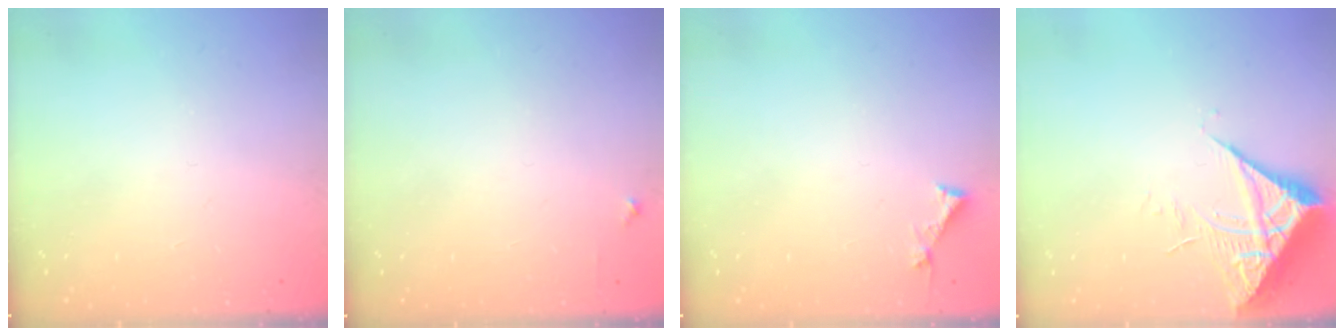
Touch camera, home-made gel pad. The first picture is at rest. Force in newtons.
{"total": 4.7, "press": 4.6, "slide": 0.5}
{"total": 3.1, "press": 3.1, "slide": 0.3}
{"total": 7.2, "press": 7.2, "slide": 0.8}